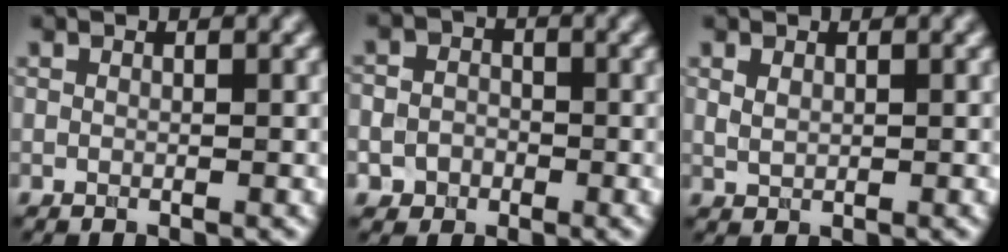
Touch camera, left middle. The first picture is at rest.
{"total": 3.3, "force": [-0.9, 3.0, 1.1], "torque": [0.013, 0.006, -0.030]}
{"total": 1.1, "force": [0.5, 0.7, 0.7], "torque": [-0.019, -0.002, 0.015]}